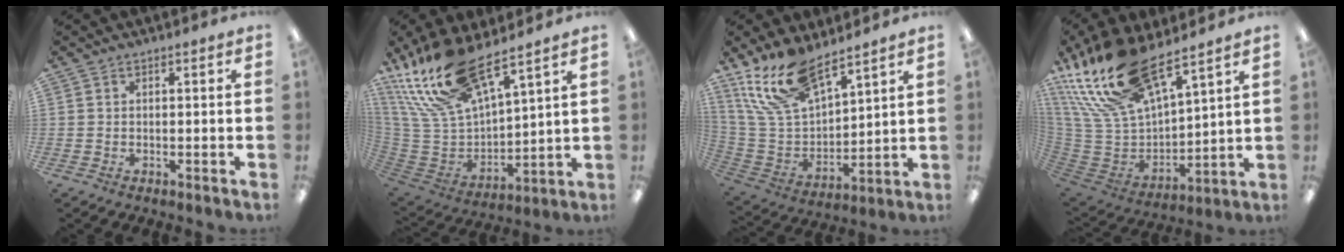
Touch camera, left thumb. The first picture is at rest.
{"total": 21.0, "force": [16.1, 6.5, 11.9], "torque": [-0.266, -0.088, 0.289]}
{"total": 17.1, "force": [12.6, 7.1, 9.2], "torque": [-0.223, -0.061, 0.231]}
{"total": 23.8, "force": [18.1, 8.3, 13.1], "torque": [-0.281, -0.097, 0.324]}